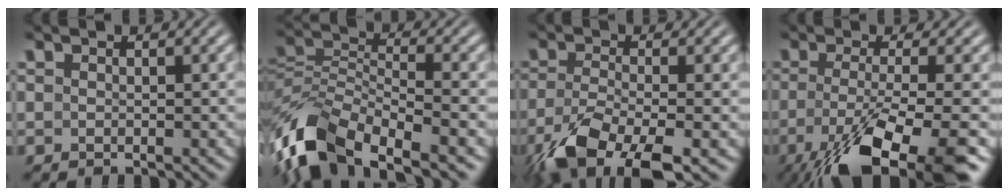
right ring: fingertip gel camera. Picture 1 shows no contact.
{"total": 9.2, "force": [-4.8, 5.6, 5.5], "torque": [-0.128, -0.037, -0.064]}
{"total": 6.4, "force": [-3.5, 2.7, 4.7], "torque": [-0.096, -0.032, -0.041]}
{"total": 9.3, "force": [-4.6, 2.8, 7.6], "torque": [-0.141, -0.042, -0.048]}